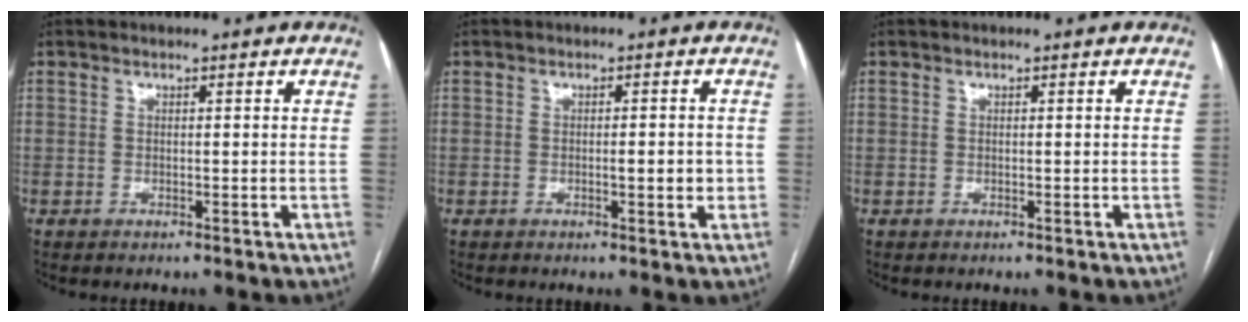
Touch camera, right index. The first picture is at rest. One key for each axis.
{"total": 2.5, "fx": -0.4, "fy": 0.6, "fz": 2.4, "tx": -0.036, "ty": 0.001, "tz": -0.004}
{"total": 0.0}